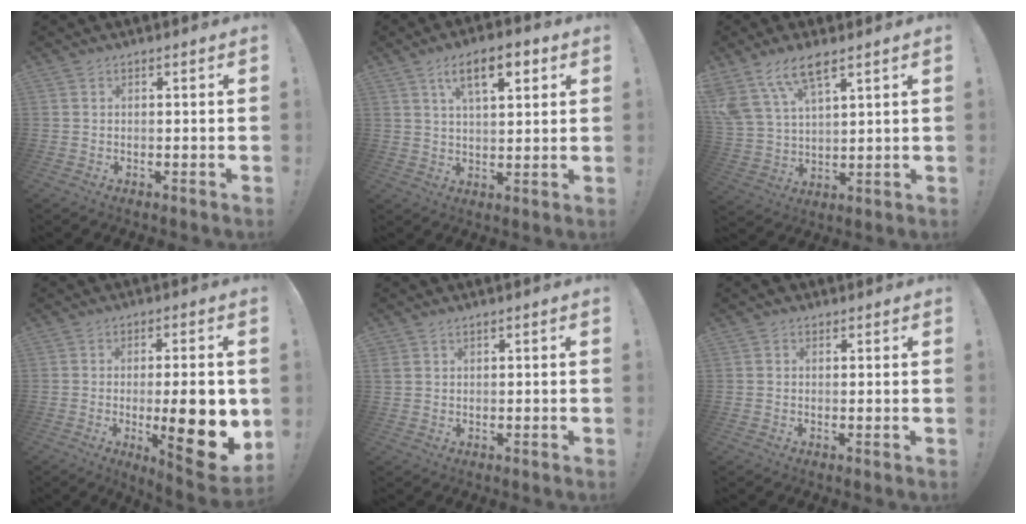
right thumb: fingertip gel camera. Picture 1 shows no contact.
{"total": 10.5, "force": [5.0, 4.1, 8.3], "torque": [-0.121, -0.010, 0.081]}
{"total": 11.0, "force": [7.7, 4.4, 6.5], "torque": [-0.129, -0.032, 0.148]}
{"total": 17.1, "force": [-2.7, 4.5, 16.3], "torque": [-0.207, -0.010, -0.029]}
{"total": 1.6, "force": [1.0, 1.0, 0.6], "torque": [-0.012, -0.001, 0.021]}
{"total": 1.3, "force": [0.8, 0.9, 0.5], "torque": [0.004, -0.003, 0.012]}